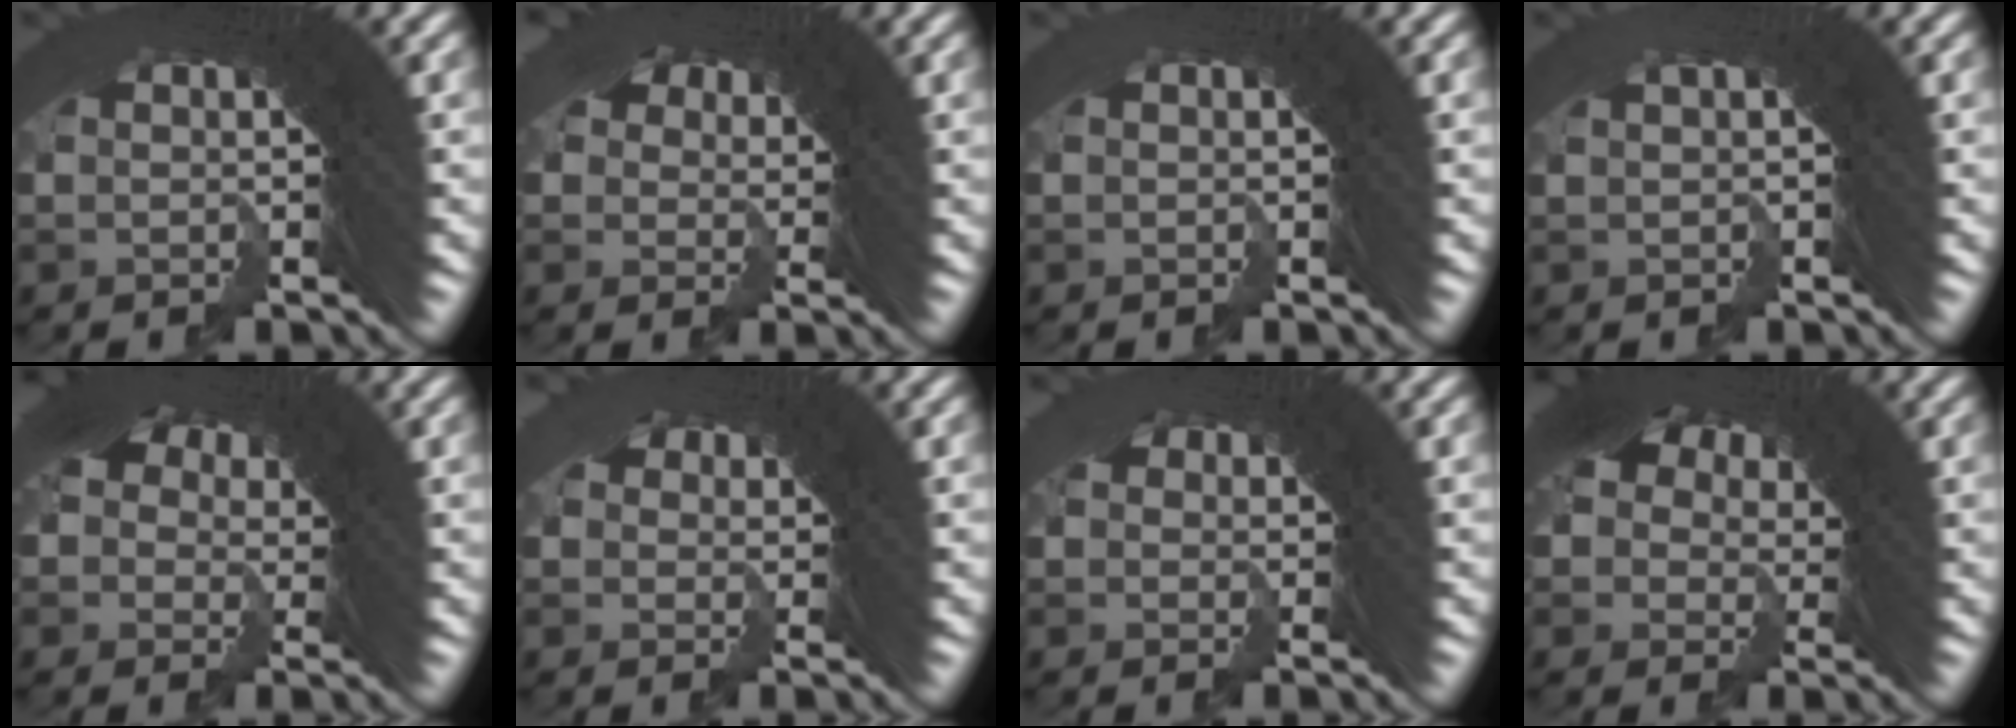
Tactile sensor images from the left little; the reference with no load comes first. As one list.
[{"total": 4.6, "force": [0.7, 4.2, 1.6], "torque": [-0.028, -0.017, 0.017]}, {"total": 0.7, "force": [-0.2, -0.4, -0.6], "torque": [0.010, 0.000, -0.004]}, {"total": 1.5, "force": [1.2, -0.9, -0.3], "torque": [0.018, 0.019, 0.012]}, {"total": 7.4, "force": [-0.2, 6.8, 2.9], "torque": [-0.069, -0.018, 0.000]}, {"total": 2.5, "force": [0.2, 2.5, 0.2], "torque": [0.000, -0.018, 0.010]}, {"total": 2.4, "force": [-0.4, 2.4, -0.2], "torque": [0.000, -0.022, 0.001]}, {"total": 8.0, "force": [0.0, 7.0, 3.9], "torque": [-0.088, -0.020, 0.007]}]